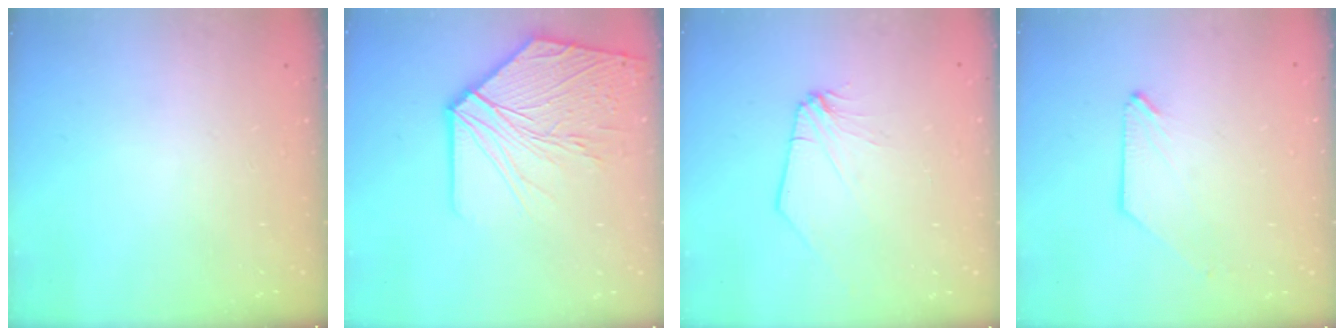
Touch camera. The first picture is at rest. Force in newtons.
{"total": 13.5, "press": 13.4, "slide": 1.7}
{"total": 1.6, "press": 1.5, "slide": 0.4}
{"total": 0.7, "press": 0.7, "slide": 0.1}